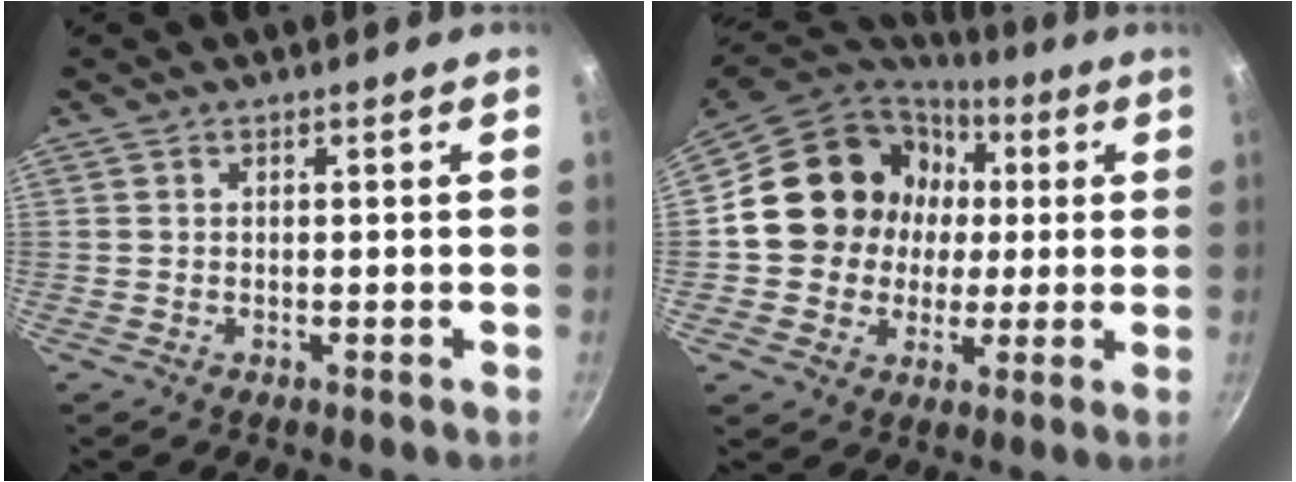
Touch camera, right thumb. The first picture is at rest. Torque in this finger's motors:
{"motor_torque": [0.95, 3.84, 1.30, -0.83, 0.02]}